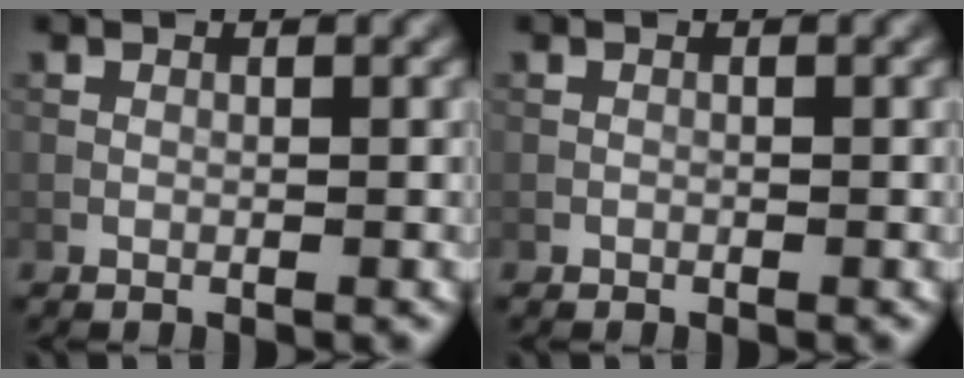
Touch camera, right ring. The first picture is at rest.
{"total": 0.0}